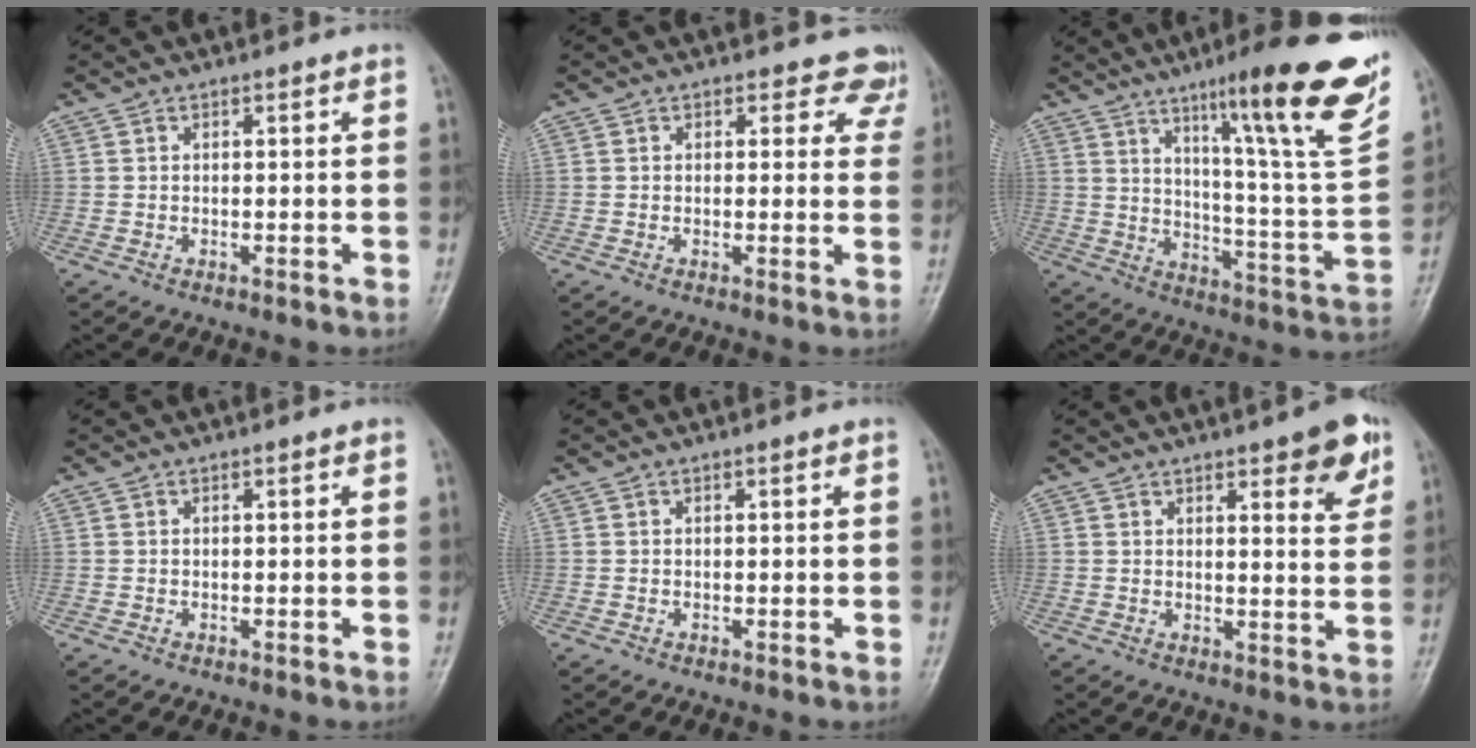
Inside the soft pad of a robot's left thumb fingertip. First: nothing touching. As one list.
[{"total": 5.4, "force": [4.4, 3.1, 0.3], "torque": [0.044, -0.019, 0.026]}, {"total": 25.7, "force": [14.3, 3.7, 21.0], "torque": [-0.274, -0.055, 0.214]}, {"total": 0.0}, {"total": 0.0}, {"total": 8.2, "force": [4.6, 2.4, 6.4], "torque": [-0.063, -0.023, 0.057]}]